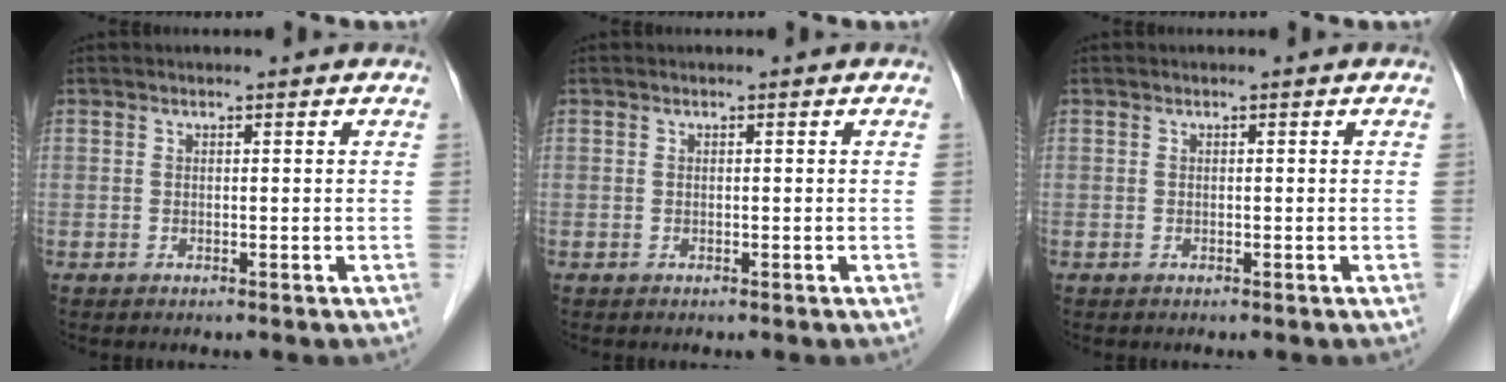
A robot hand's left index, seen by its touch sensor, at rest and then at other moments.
{"total": 0.0}
{"total": 0.0}